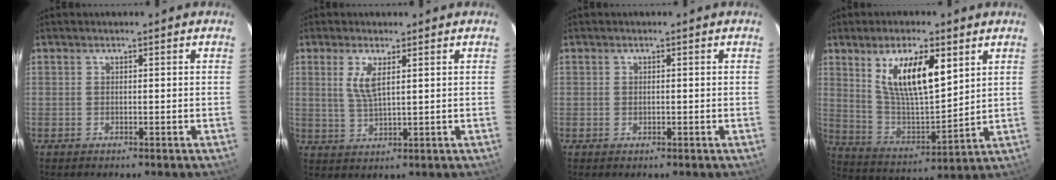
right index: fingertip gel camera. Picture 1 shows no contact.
{"total": 4.7, "force": [1.7, 1.2, 4.2], "torque": [-0.084, -0.003, 0.036]}
{"total": 0.7, "force": [-0.2, 0.5, 0.5], "torque": [-0.008, 0.001, -0.004]}
{"total": 14.6, "force": [6.6, 4.9, 12.0], "torque": [-0.213, 0.001, 0.134]}